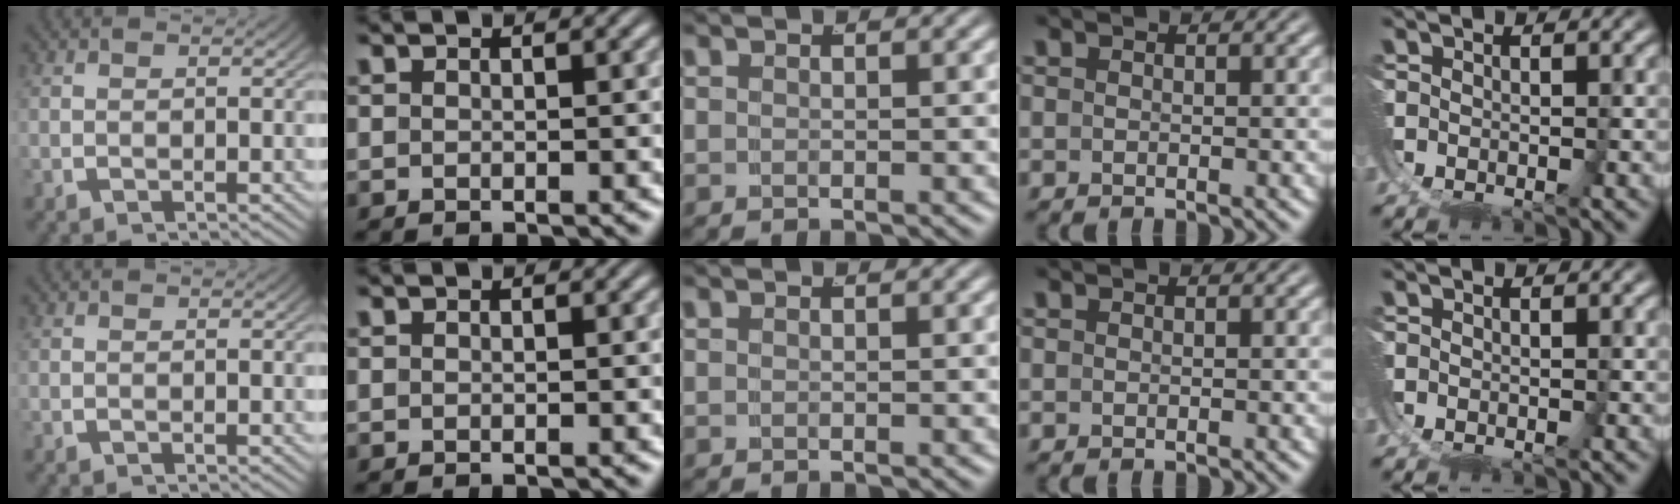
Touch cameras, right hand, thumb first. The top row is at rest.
{}